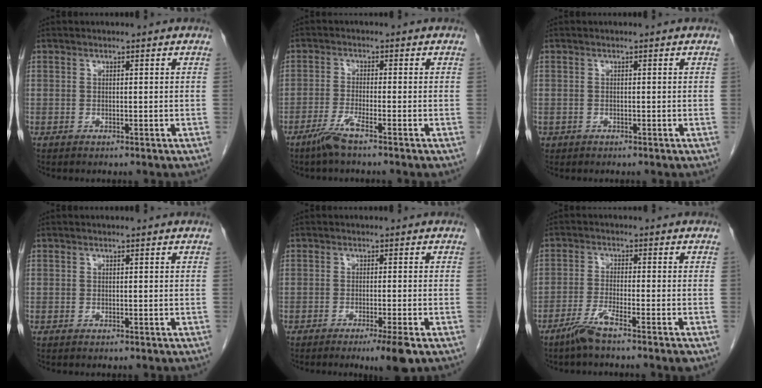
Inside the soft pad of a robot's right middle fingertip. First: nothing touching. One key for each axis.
{"total": 3.7, "fx": -2.7, "fy": -0.4, "fz": 2.6, "tx": -0.059, "ty": -0.010, "tz": -0.058}
{"total": 0.7, "fx": -0.3, "fy": 0.7, "fz": 0.1, "tx": -0.011, "ty": 0.001, "tz": -0.001}
{"total": 0.0}
{"total": 4.2, "fx": -2.5, "fy": -0.3, "fz": 3.3, "tx": -0.045, "ty": -0.014, "tz": -0.038}
{"total": 4.8, "fx": -3.5, "fy": -0.5, "fz": 3.3, "tx": -0.065, "ty": -0.011, "tz": -0.072}